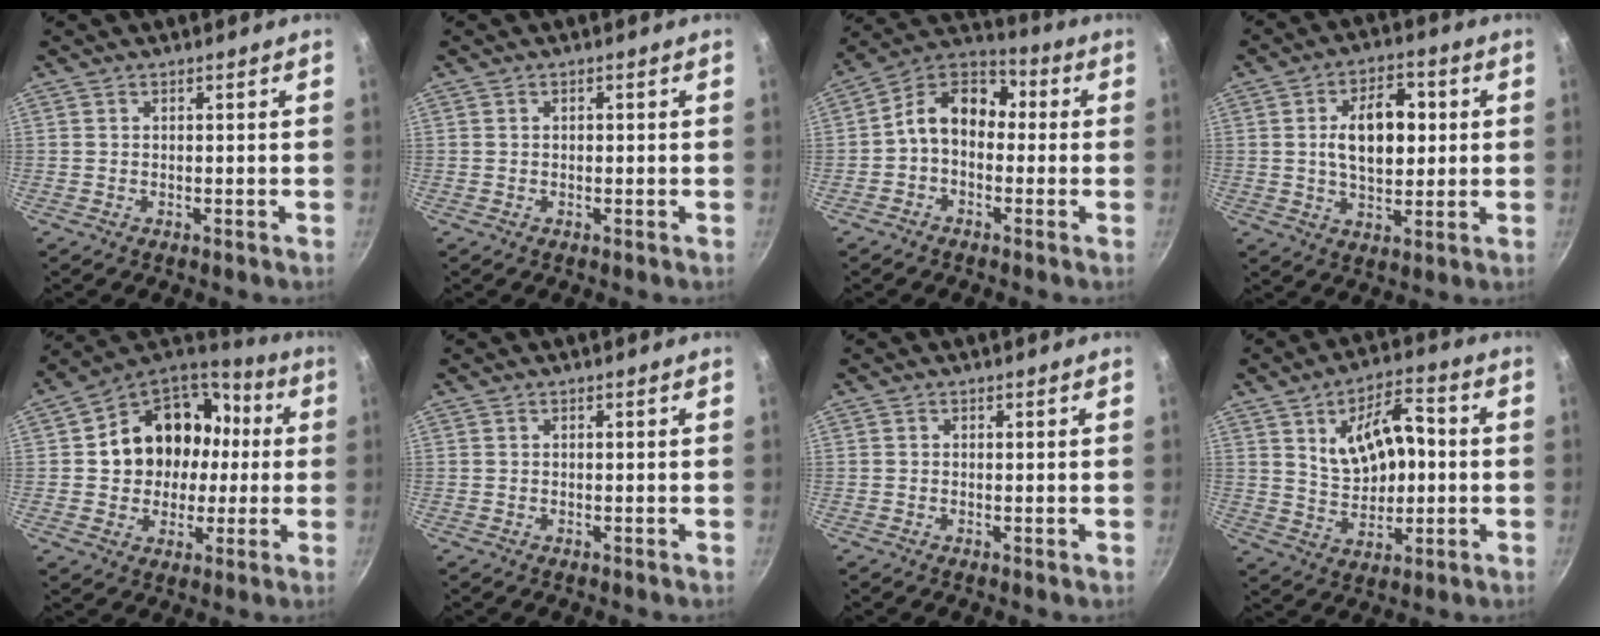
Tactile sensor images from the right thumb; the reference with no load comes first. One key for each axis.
{"total": 0.7, "fx": 0.1, "fy": 0.5, "fz": 0.5, "tx": -0.008, "ty": 0.004, "tz": 0.002}
{"total": 11.1, "fx": -0.5, "fy": 8.1, "fz": 7.5, "tx": -0.099, "ty": 0.045, "tz": -0.038}
{"total": 11.8, "fx": 1.5, "fy": 7.1, "fz": 9.3, "tx": -0.121, "ty": 0.002, "tz": 0.021}
{"total": 19.2, "fx": 1.4, "fy": 16.1, "fz": 10.3, "tx": -0.137, "ty": 0.043, "tz": 0.023}
{"total": 0.0}
{"total": 0.0}
{"total": 13.2, "fx": 1.8, "fy": 7.7, "fz": 10.6, "tx": -0.141, "ty": 0.002, "tz": 0.039}